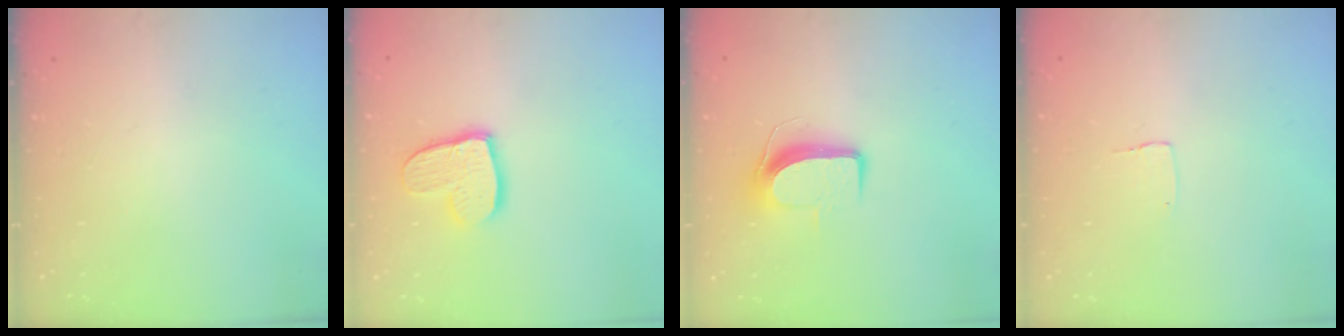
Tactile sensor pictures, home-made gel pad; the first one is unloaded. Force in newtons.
{"total": 12.2, "press": 12.2, "slide": 1.0}
{"total": 9.2, "press": 9.2, "slide": 0.7}
{"total": 3.3, "press": 3.3, "slide": 0.1}